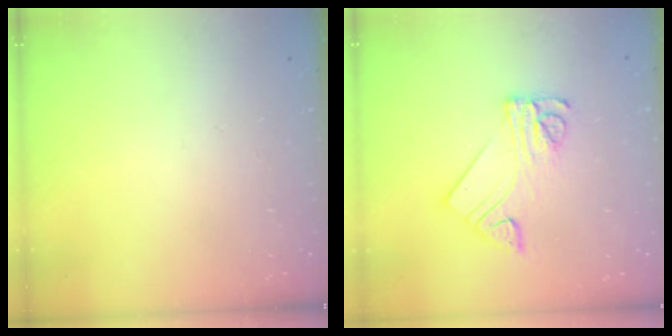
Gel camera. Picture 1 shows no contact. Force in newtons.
{"total": 11.1, "press": 11.1, "slide": 1.1}